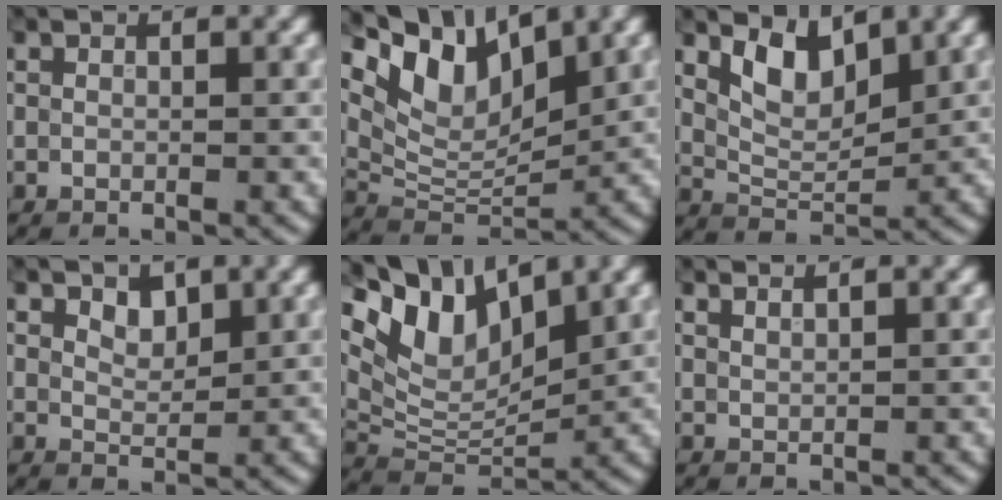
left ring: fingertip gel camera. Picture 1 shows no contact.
{"total": 7.9, "force": [5.0, 3.6, 4.9], "torque": [-0.092, 0.004, 0.091]}
{"total": 4.2, "force": [2.3, 2.0, 2.8], "torque": [-0.057, -0.006, 0.045]}
{"total": 1.6, "force": [1.1, 0.9, 0.8], "torque": [-0.013, -0.003, 0.021]}
{"total": 9.0, "force": [5.5, 4.1, 5.8], "torque": [-0.118, 0.009, 0.101]}
{"total": 1.6, "force": [1.4, 0.4, 0.6], "torque": [0.001, 0.000, 0.015]}